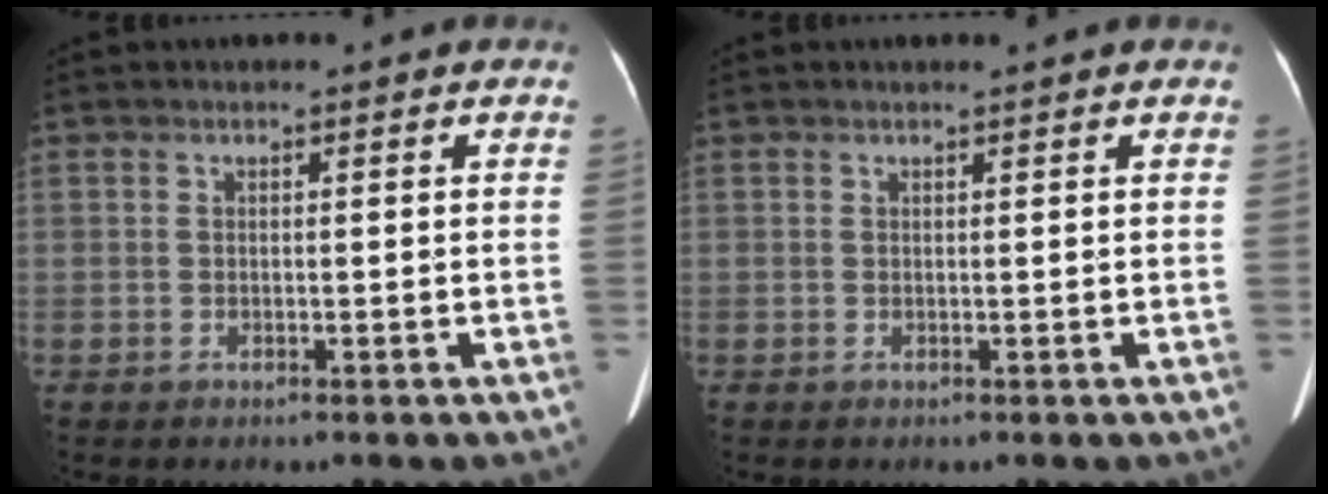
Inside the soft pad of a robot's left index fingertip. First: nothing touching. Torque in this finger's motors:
{"motor_torque": [0.05, -0.13, -0.02, 0.02]}